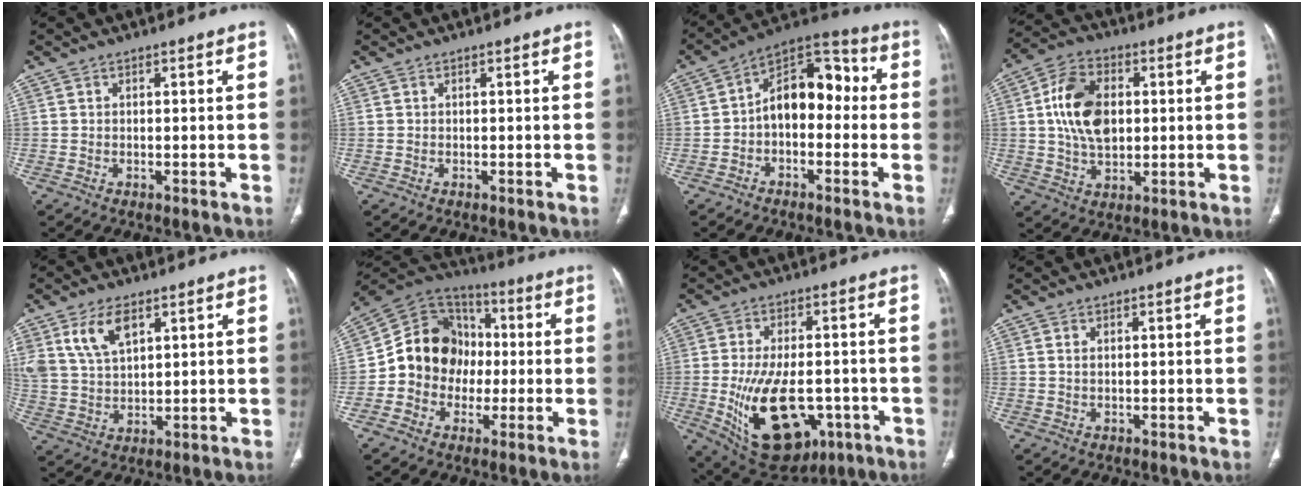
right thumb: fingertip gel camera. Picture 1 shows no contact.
{"total": 0.0}
{"total": 12.7, "force": [-0.8, 8.2, 9.7], "torque": [-0.110, 0.047, -0.030]}
{"total": 13.0, "force": [1.7, 8.6, 9.6], "torque": [-0.160, 0.005, 0.030]}
{"total": 9.2, "force": [4.7, 5.0, 6.1], "torque": [-0.112, -0.015, 0.102]}
{"total": 15.5, "force": [-1.3, 13.5, 7.6], "torque": [-0.090, 0.036, -0.031]}
{"total": 18.9, "force": [-5.1, 10.7, 14.8], "torque": [-0.245, 0.003, -0.050]}
{"total": 1.0, "force": [0.4, 0.5, 0.8], "torque": [-0.020, 0.004, 0.013]}